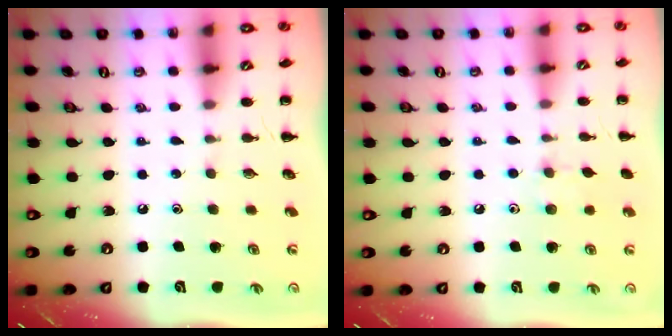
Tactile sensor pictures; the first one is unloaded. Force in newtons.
{"total": 4.9, "press": 4.5, "slide": 1.9}